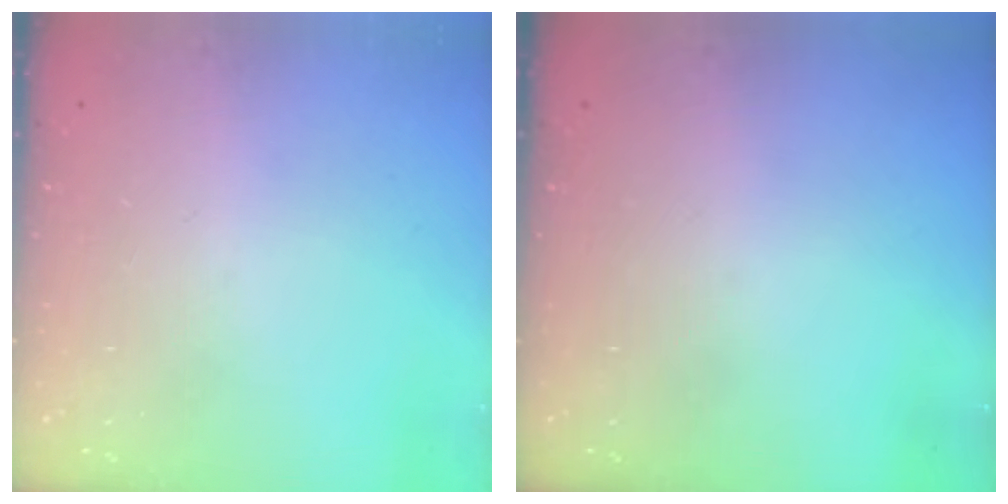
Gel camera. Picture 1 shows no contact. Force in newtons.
{"total": 0.0}